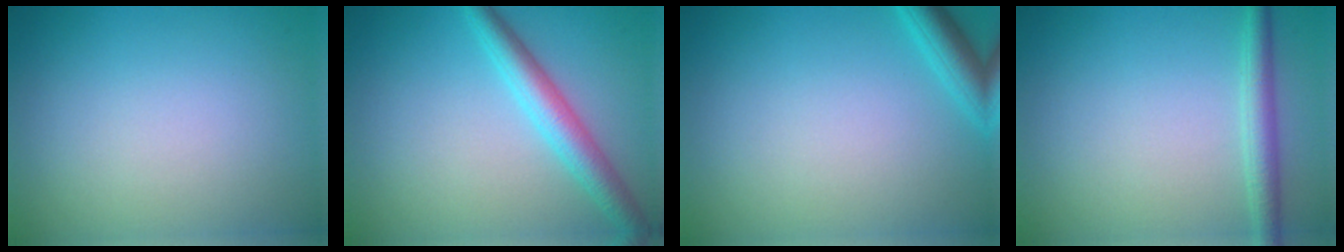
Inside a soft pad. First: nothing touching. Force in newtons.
{"total": 3.8, "press": 3.8, "slide": 0.1}
{"total": 2.6, "press": 2.6, "slide": 0.2}
{"total": 2.4, "press": 2.4, "slide": 0.1}